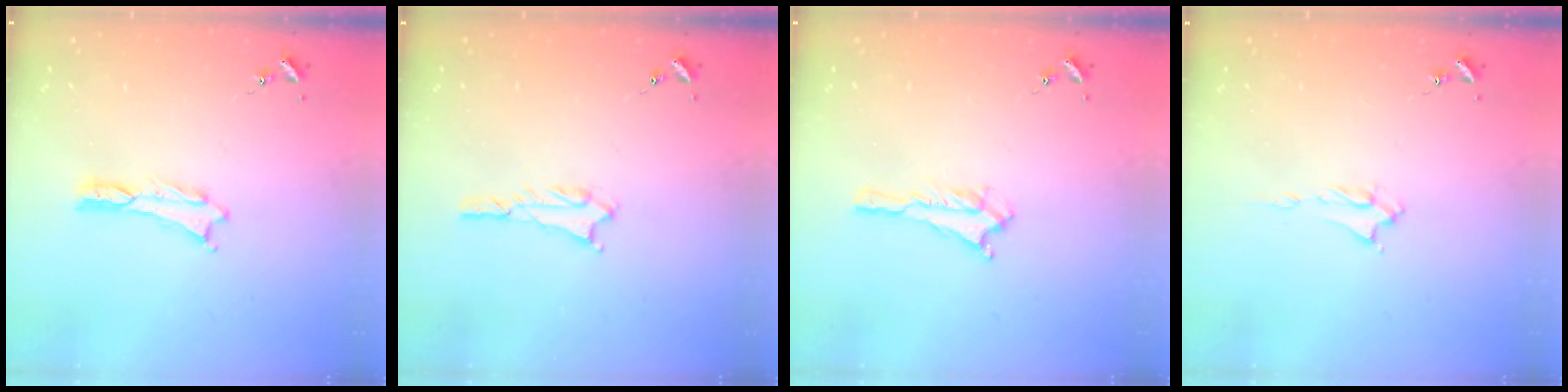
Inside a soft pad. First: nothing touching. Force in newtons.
{"total": 1.8, "press": 1.8, "slide": 0.2}
{"total": 1.5, "press": 1.4, "slide": 0.2}
{"total": 1.6, "press": 1.6, "slide": 0.2}